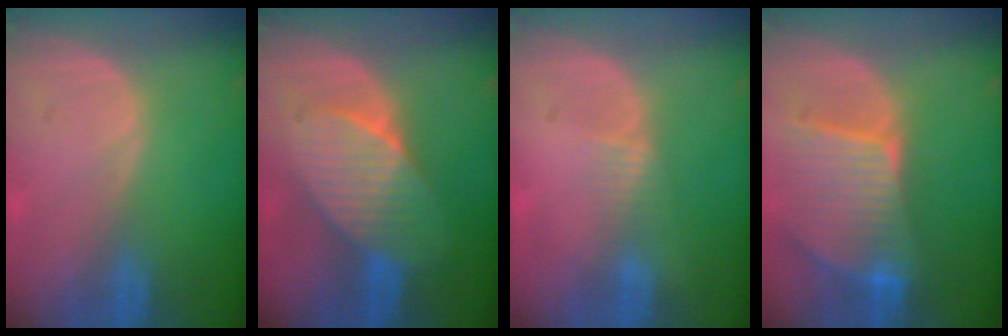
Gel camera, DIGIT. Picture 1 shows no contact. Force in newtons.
{"total": 7.3, "press": 7.2, "slide": 1.3}
{"total": 1.4, "press": 1.1, "slide": 0.8}
{"total": 9.5, "press": 8.4, "slide": 4.5}